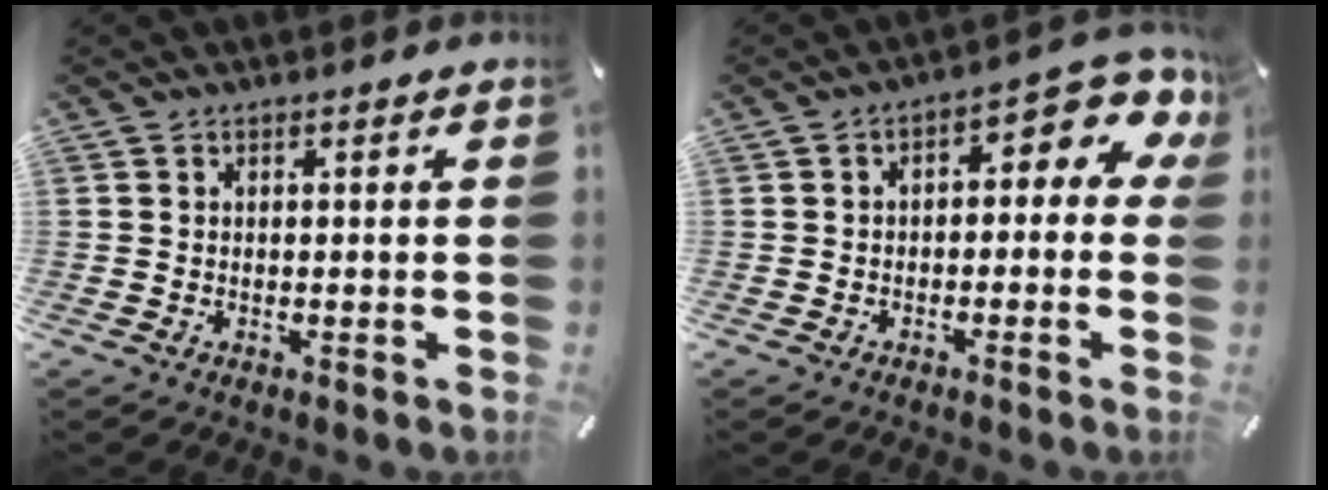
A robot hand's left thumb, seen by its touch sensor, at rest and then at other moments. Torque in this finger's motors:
{"motor_torque": [0.28, 0.26, 0.30, 0.23, 0.02]}